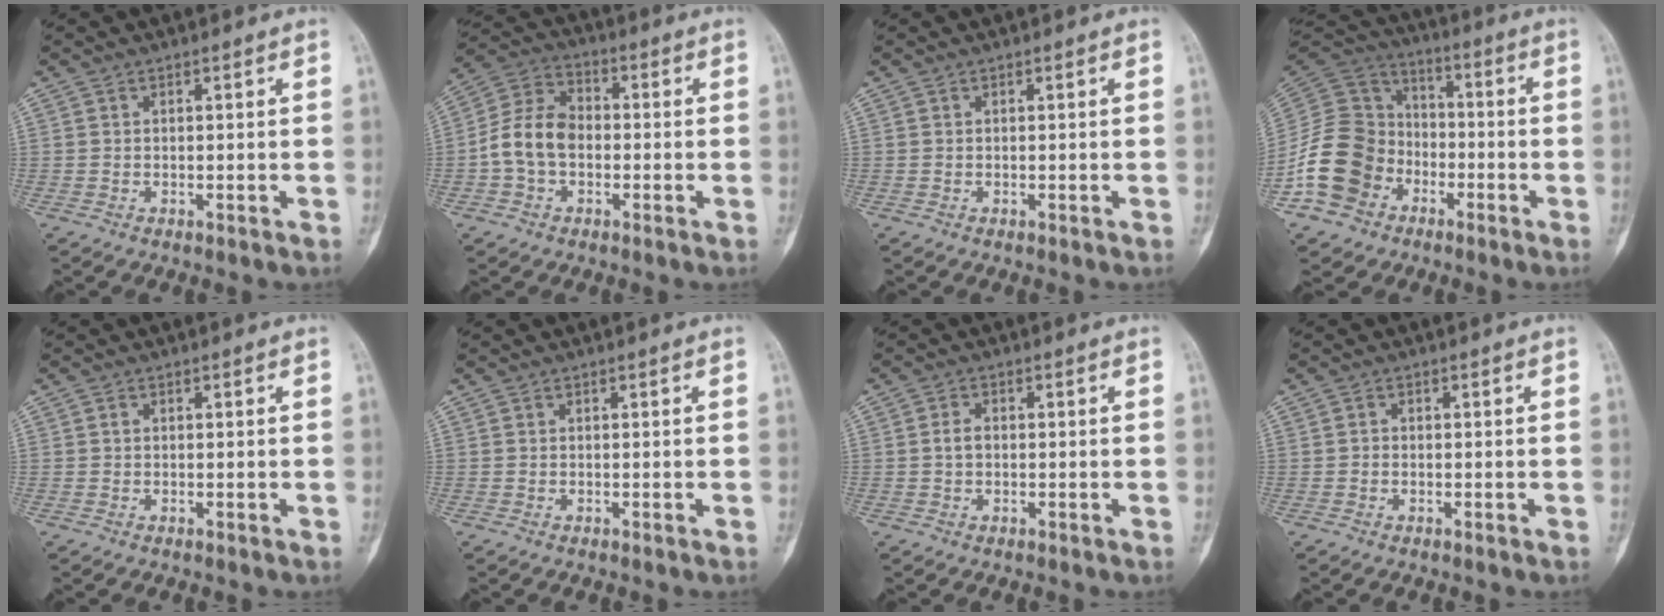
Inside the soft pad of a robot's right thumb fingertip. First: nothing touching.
{"total": 9.9, "force": [-1.5, 7.1, 6.7], "torque": [-0.121, 0.034, -0.040]}
{"total": 0.0}
{"total": 16.4, "force": [-6.7, 13.4, 6.7], "torque": [-0.106, 0.069, -0.125]}
{"total": 0.5, "force": [0.1, 0.5, 0.2], "torque": [-0.002, 0.002, 0.000]}
{"total": 0.0}
{"total": 2.2, "force": [-0.1, 1.5, 1.6], "torque": [-0.027, 0.006, -0.005]}
{"total": 0.6, "force": [-0.2, 0.5, 0.2], "torque": [0.001, 0.002, -0.007]}